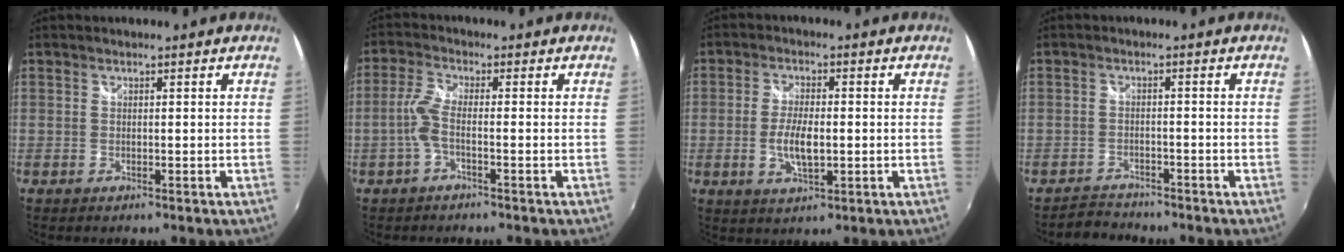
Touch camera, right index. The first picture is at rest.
{"total": 3.7, "force": [-1.4, 0.4, 3.4], "torque": [-0.083, 0.004, -0.030]}
{"total": 6.1, "force": [-1.0, 2.4, 5.5], "torque": [-0.112, -0.006, -0.017]}
{"total": 3.7, "force": [-3.4, 1.4, -0.2], "torque": [-0.009, 0.006, -0.062]}